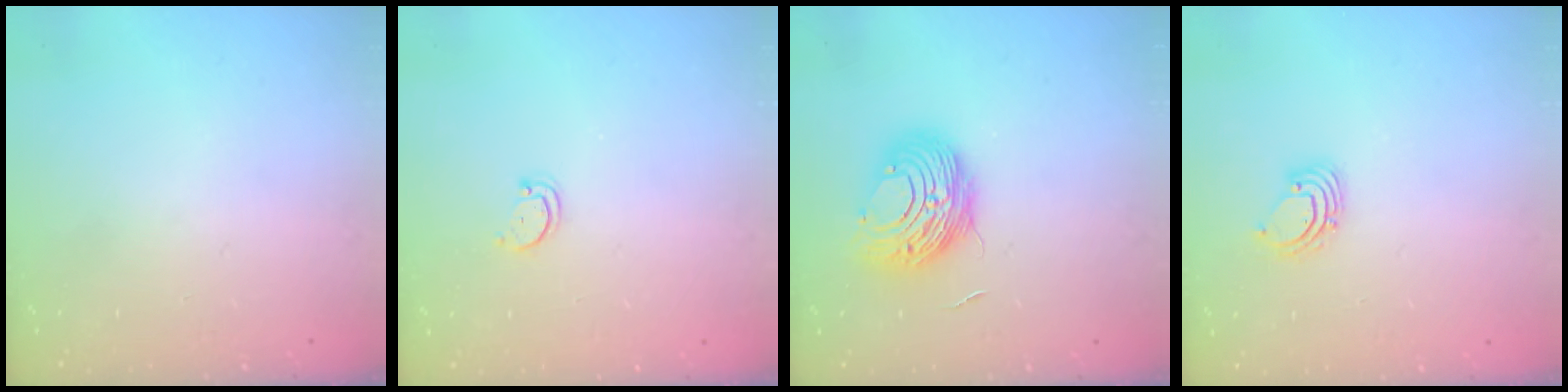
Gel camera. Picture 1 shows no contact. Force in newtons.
{"total": 2.8, "press": 2.7, "slide": 0.3}
{"total": 10.6, "press": 10.5, "slide": 1.0}
{"total": 2.6, "press": 2.6, "slide": 0.2}